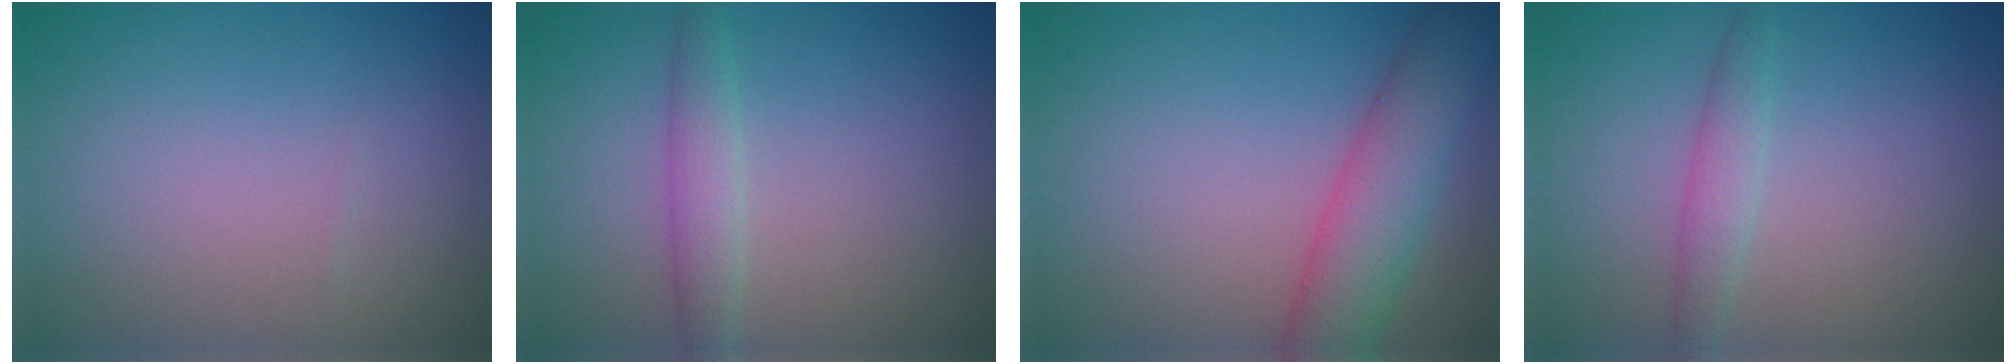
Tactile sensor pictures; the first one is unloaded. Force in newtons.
{"total": 2.2, "press": 2.2, "slide": 0.0}
{"total": 5.6, "press": 5.6, "slide": 0.2}
{"total": 1.8, "press": 1.8, "slide": 0.1}